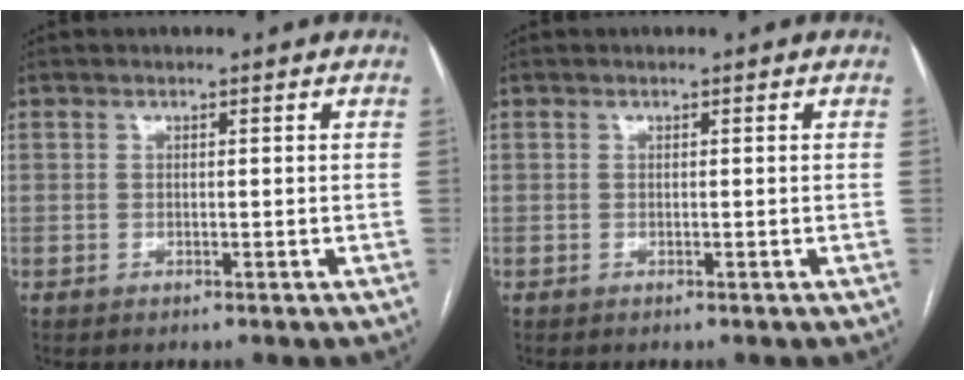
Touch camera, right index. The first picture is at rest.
{"total": 0.0}